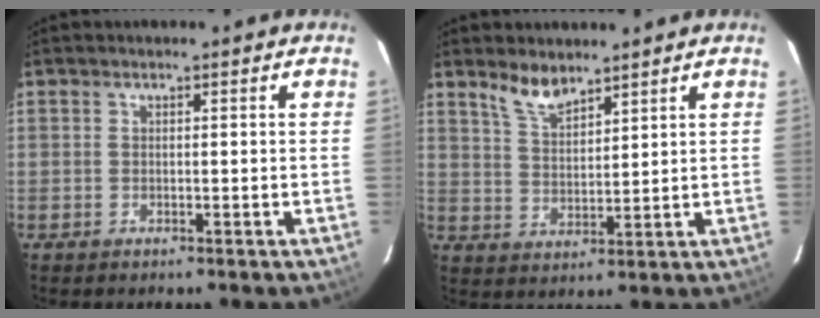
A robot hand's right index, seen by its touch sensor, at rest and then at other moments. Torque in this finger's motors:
{"motor_torque": [0.27, 0.25, 0.05, 0.04]}